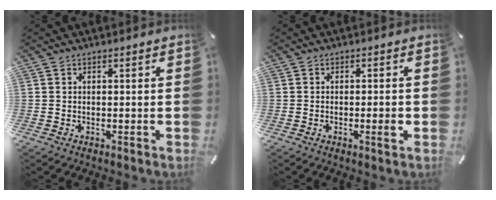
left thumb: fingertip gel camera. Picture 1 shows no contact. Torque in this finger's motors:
{"motor_torque": [-0.10, 0.13, 0.02, -0.12, -0.01]}